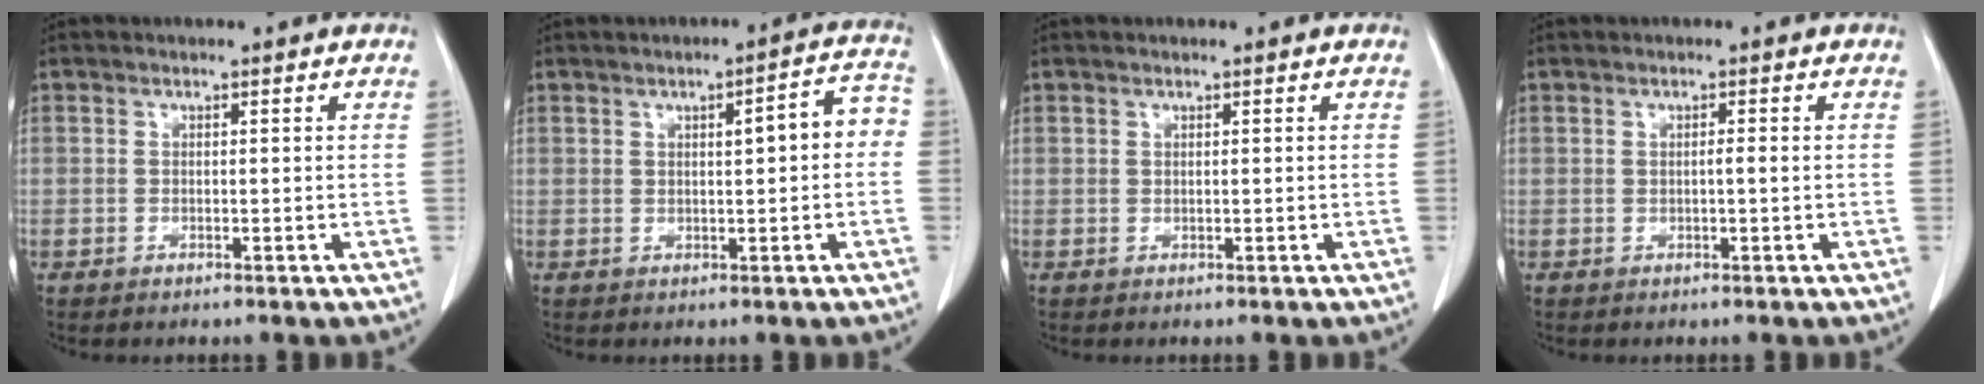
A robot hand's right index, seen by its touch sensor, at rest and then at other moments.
{"total": 5.6, "force": [0.4, 1.3, 5.4], "torque": [-0.068, 0.026, 0.003]}
{"total": 0.0}
{"total": 0.8, "force": [-0.1, 0.0, 0.8], "torque": [-0.013, 0.002, -0.002]}